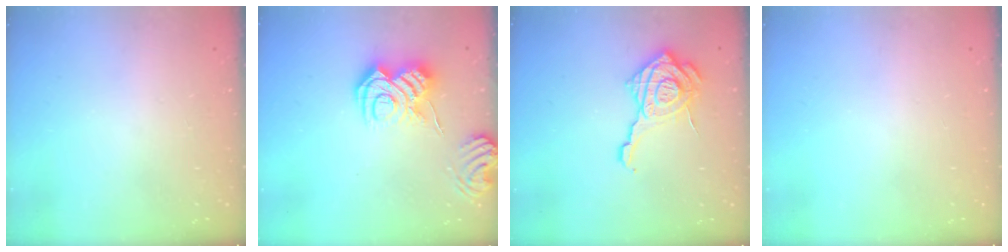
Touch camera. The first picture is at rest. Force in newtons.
{"total": 11.1, "press": 11.1, "slide": 1.1}
{"total": 16.6, "press": 16.6, "slide": 1.5}
{"total": 0.0}